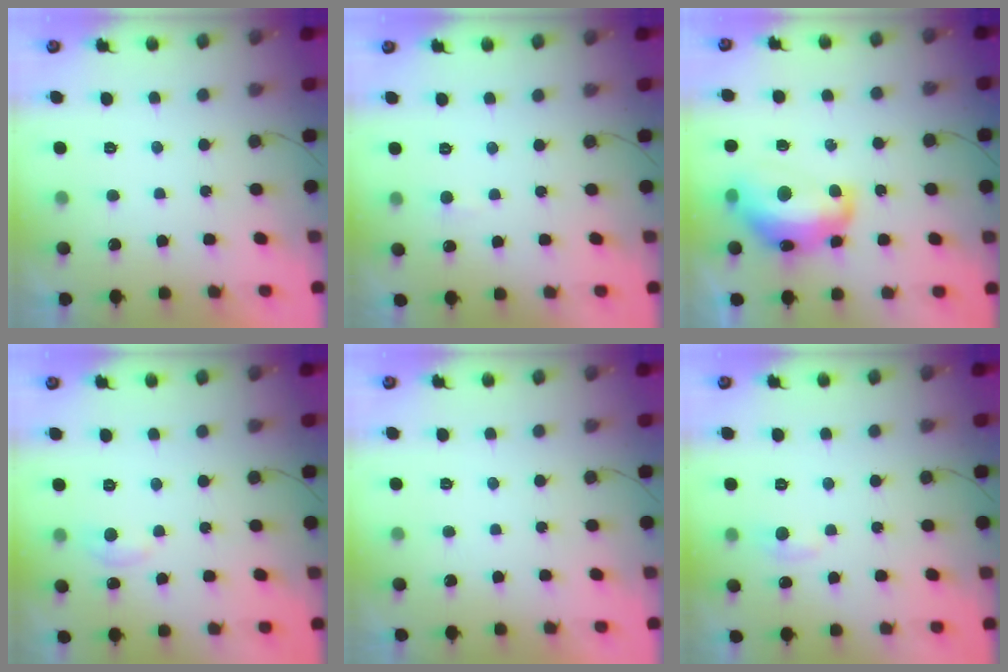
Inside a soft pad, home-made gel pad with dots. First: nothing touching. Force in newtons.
{"total": 3.7, "press": 3.7, "slide": 0.4}
{"total": 15.8, "press": 15.8, "slide": 1.2}
{"total": 4.8, "press": 4.8, "slide": 0.7}
{"total": 0.0}
{"total": 4.5, "press": 4.4, "slide": 0.7}